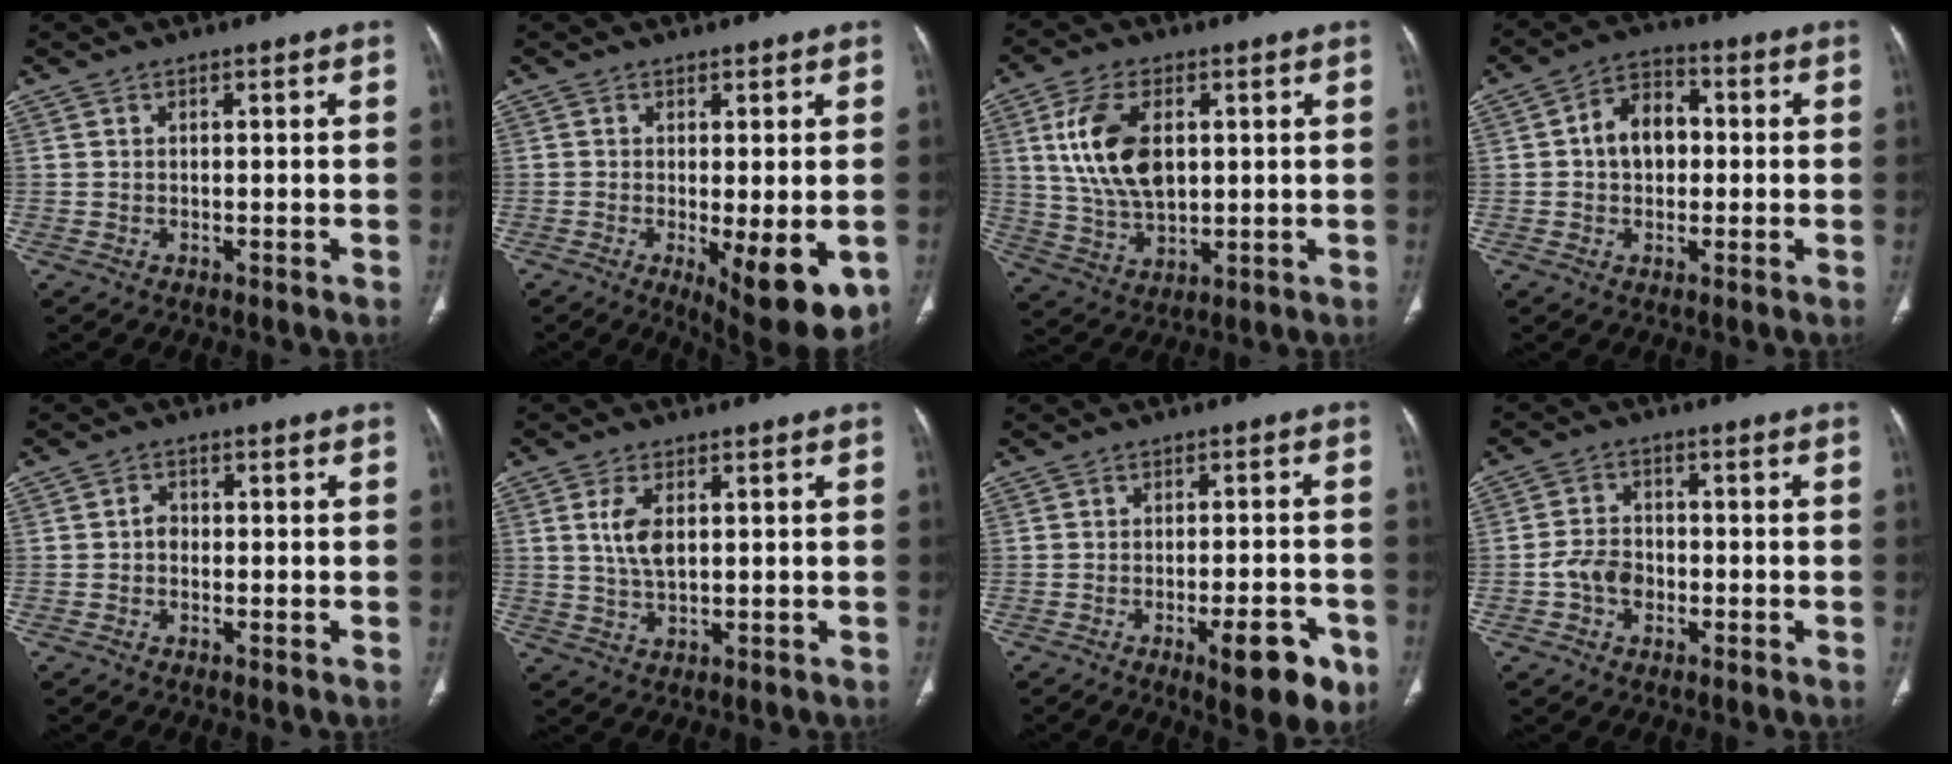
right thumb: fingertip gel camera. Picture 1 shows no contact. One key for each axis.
{"total": 11.2, "fx": -3.1, "fy": 3.6, "fz": 10.1, "tx": -0.134, "ty": -0.024, "tz": -0.034}
{"total": 12.9, "fx": 2.7, "fy": 7.6, "fz": 10.1, "tx": -0.186, "ty": -0.008, "tz": 0.058}
{"total": 8.4, "fx": 0.5, "fy": 6.0, "fz": 5.8, "tx": -0.074, "ty": 0.022, "tz": -0.001}
{"total": 1.9, "fx": -0.4, "fy": 1.5, "fz": 1.0, "tx": -0.004, "ty": 0.007, "tz": -0.012}
{"total": 5.3, "fx": 1.3, "fy": 2.7, "fz": 4.4, "tx": -0.092, "ty": -0.006, "tz": 0.028}
{"total": 10.2, "fx": -4.7, "fy": 3.2, "fz": 8.5, "tx": -0.098, "ty": 0.013, "tz": -0.058}
{"total": 5.4, "fx": -1.6, "fy": 4.2, "fz": 3.1, "tx": -0.041, "ty": 0.021, "tz": -0.034}